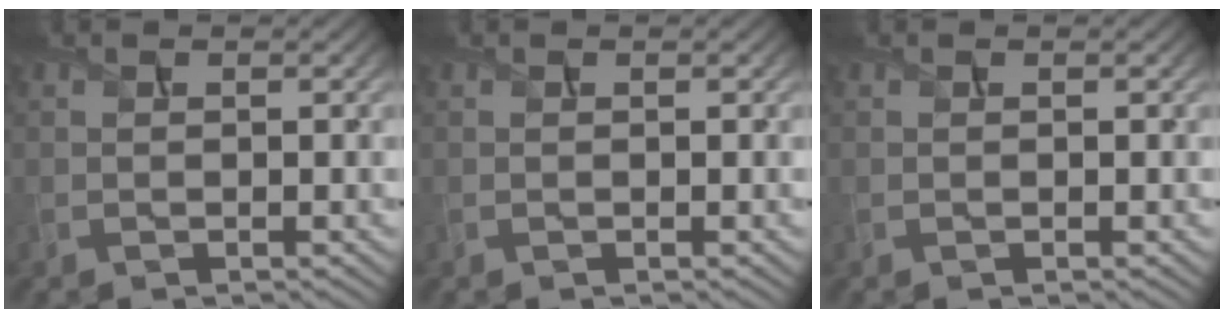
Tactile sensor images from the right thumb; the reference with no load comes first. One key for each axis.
{"total": 0.0}
{"total": 0.0}